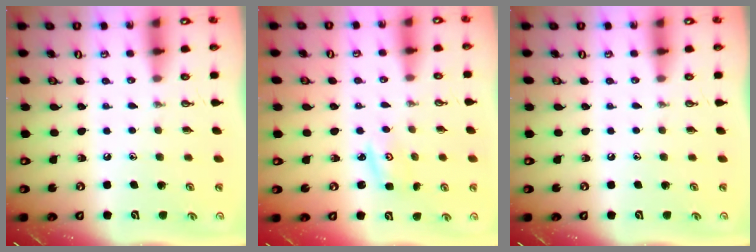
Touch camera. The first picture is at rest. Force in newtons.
{"total": 1.8, "press": 1.8, "slide": 0.1}
{"total": 0.0}